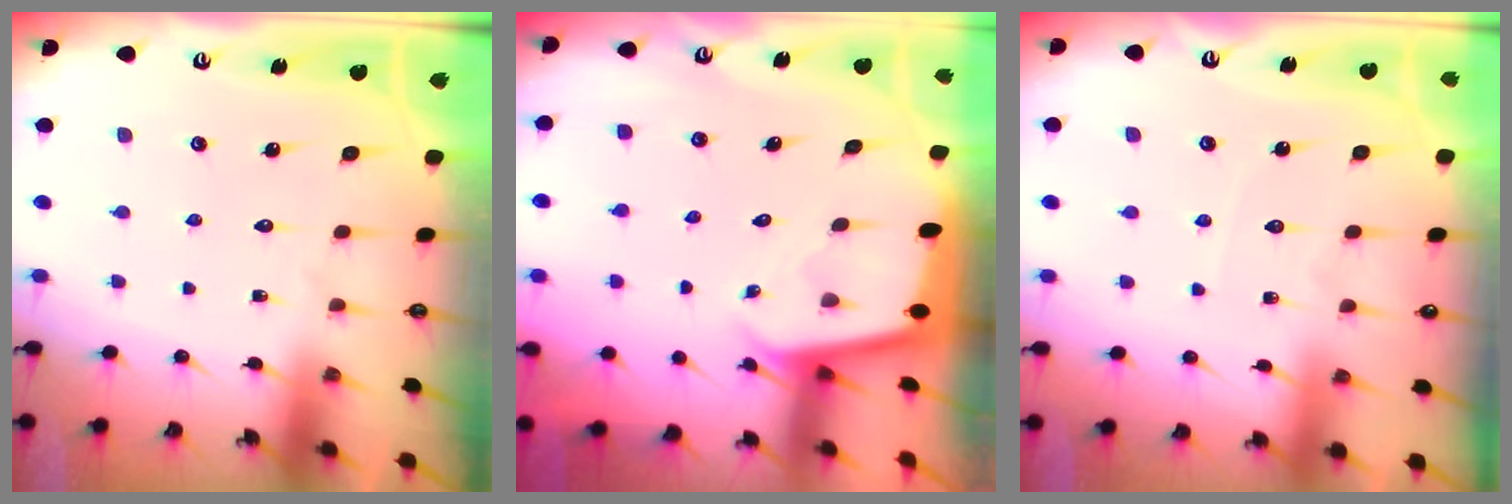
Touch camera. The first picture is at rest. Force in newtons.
{"total": 1.9, "press": 1.9, "slide": 0.2}
{"total": 2.9, "press": 2.9, "slide": 0.4}